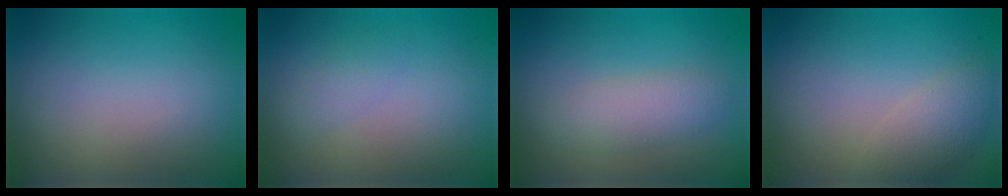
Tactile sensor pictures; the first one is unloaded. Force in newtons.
{"total": 1.3, "press": 1.3, "slide": 0.0}
{"total": 2.6, "press": 2.6, "slide": 0.1}
{"total": 3.0, "press": 2.9, "slide": 0.4}